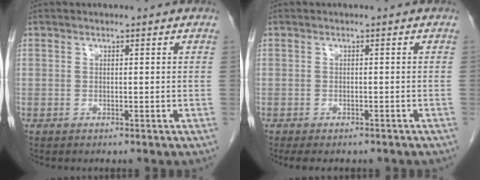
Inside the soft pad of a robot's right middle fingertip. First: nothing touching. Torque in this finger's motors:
{"motor_torque": [0.12, -0.05, 0.04, 0.05]}